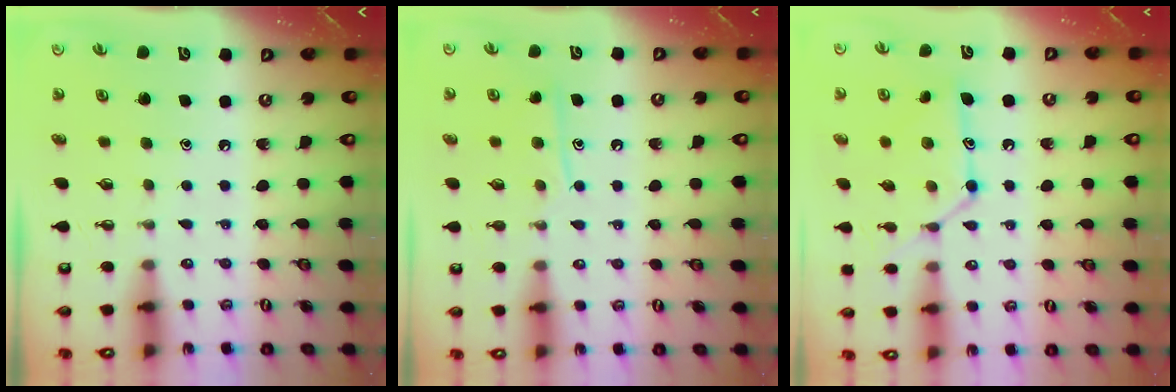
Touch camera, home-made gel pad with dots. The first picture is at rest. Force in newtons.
{"total": 9.1, "press": 9.1, "slide": 0.7}
{"total": 13.5, "press": 13.5, "slide": 0.7}